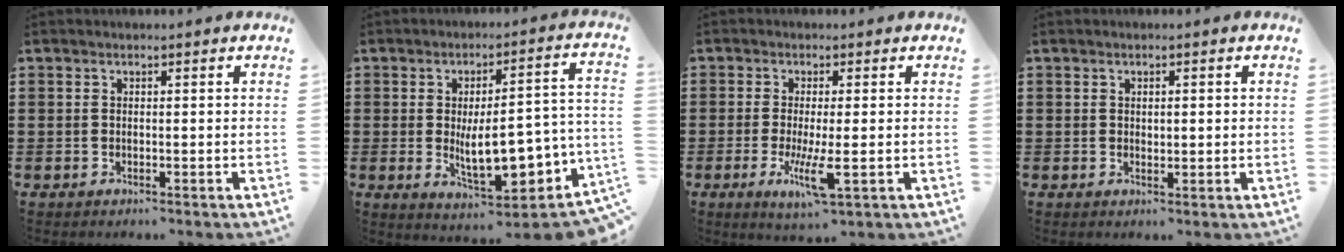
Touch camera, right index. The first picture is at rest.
{"total": 11.0, "force": [-2.6, 4.2, 9.9], "torque": [-0.141, -0.005, -0.040]}
{"total": 6.3, "force": [-1.7, 0.9, 6.0], "torque": [-0.127, -0.026, -0.031]}
{"total": 0.8, "force": [0.3, 0.3, 0.7], "torque": [-0.013, 0.002, 0.005]}